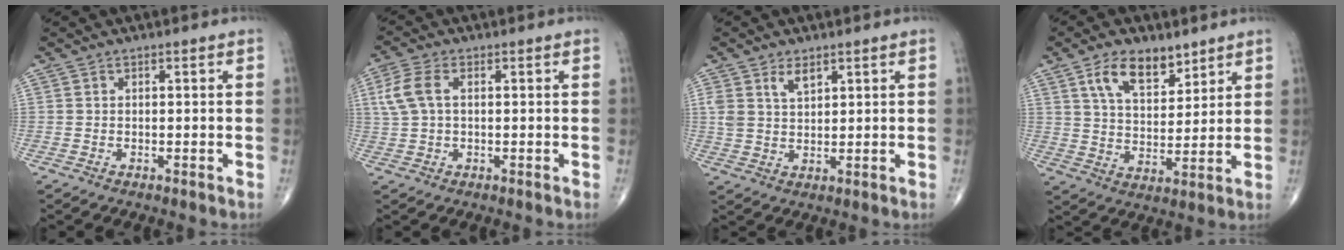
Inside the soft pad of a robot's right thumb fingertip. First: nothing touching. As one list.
[{"total": 5.8, "force": [1.1, 3.3, 4.6], "torque": [-0.119, 0.015, 0.020]}, {"total": 4.3, "force": [2.5, 2.2, 2.6], "torque": [-0.041, -0.013, 0.052]}, {"total": 10.2, "force": [6.2, 5.4, 6.1], "torque": [-0.084, -0.036, 0.115]}]